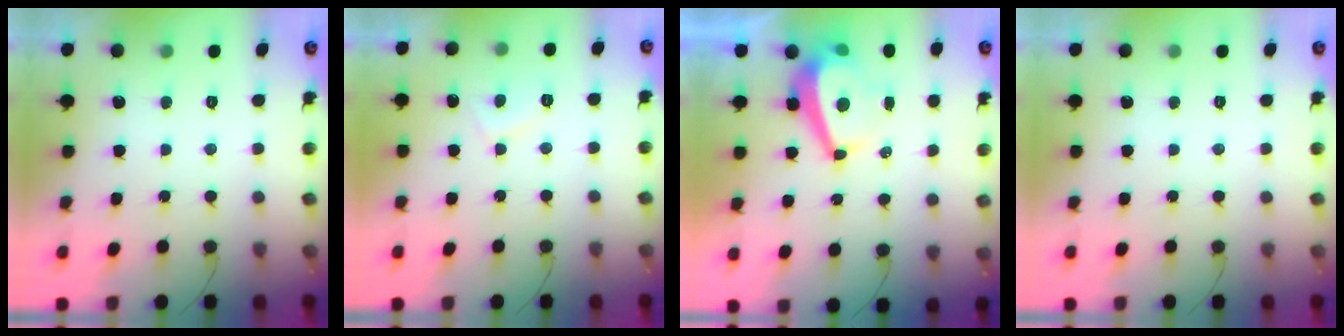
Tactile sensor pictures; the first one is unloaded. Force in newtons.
{"total": 2.7, "press": 2.6, "slide": 0.8}
{"total": 7.8, "press": 7.7, "slide": 1.1}
{"total": 0.0}